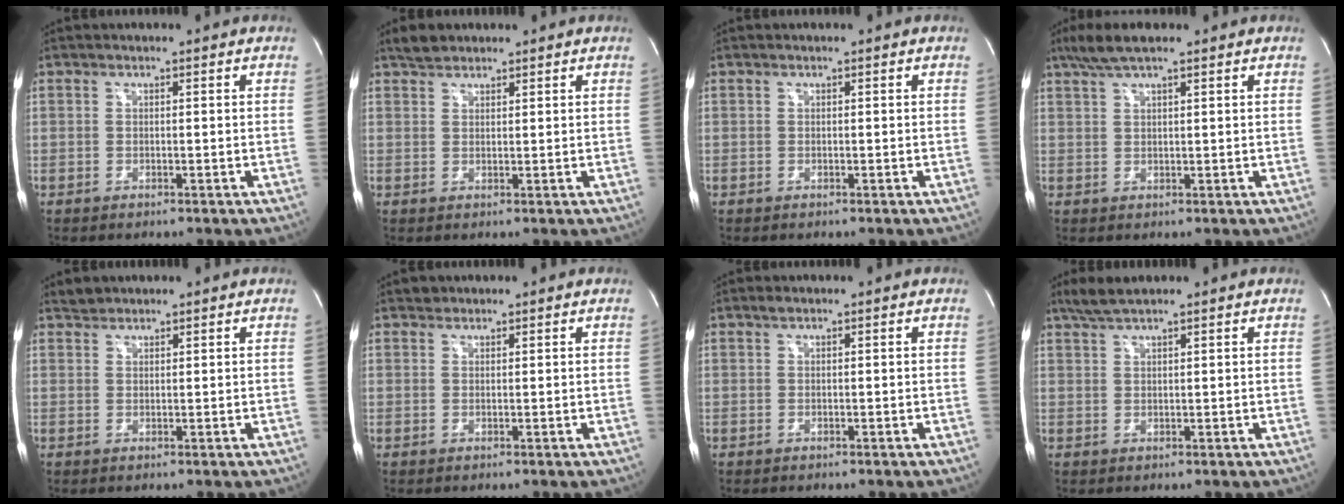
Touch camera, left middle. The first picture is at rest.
{"total": 2.7, "force": [2.3, 1.2, 0.7], "torque": [-0.018, 0.012, 0.041]}
{"total": 0.0}
{"total": 5.5, "force": [4.1, 0.8, 3.6], "torque": [-0.077, 0.023, 0.077]}
{"total": 1.6, "force": [1.4, 0.6, 0.0], "torque": [-0.002, 0.008, 0.027]}
{"total": 1.0, "force": [0.8, 0.6, -0.1], "torque": [0.005, 0.003, 0.010]}
{"total": 0.6, "force": [0.4, 0.2, 0.3], "torque": [-0.011, 0.005, 0.009]}
{"total": 3.7, "force": [3.0, 0.2, 2.1], "torque": [-0.048, 0.014, 0.062]}